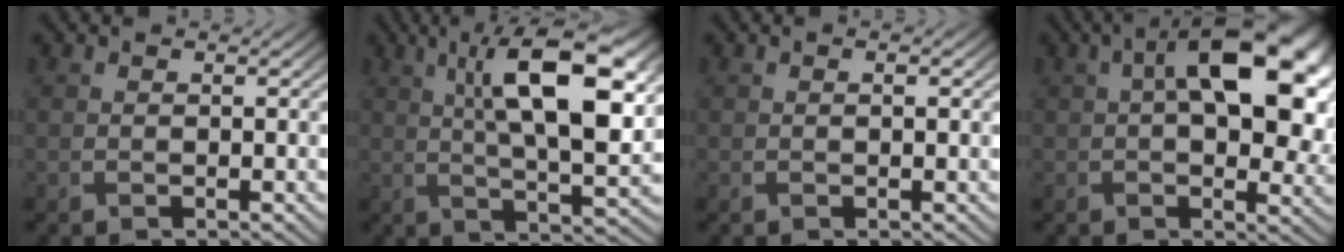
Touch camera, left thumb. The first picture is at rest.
{"total": 13.7, "force": [4.2, 4.3, 12.3], "torque": [-0.201, 0.001, 0.069]}
{"total": 0.8, "force": [0.2, 0.1, 0.8], "torque": [-0.013, 0.004, 0.003]}
{"total": 14.5, "force": [3.5, 7.3, 12.0], "torque": [-0.179, 0.001, 0.064]}